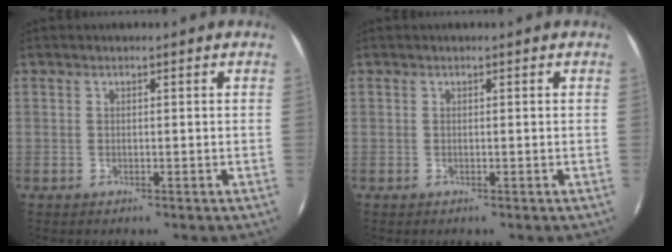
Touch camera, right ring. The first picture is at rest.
{"total": 0.0}